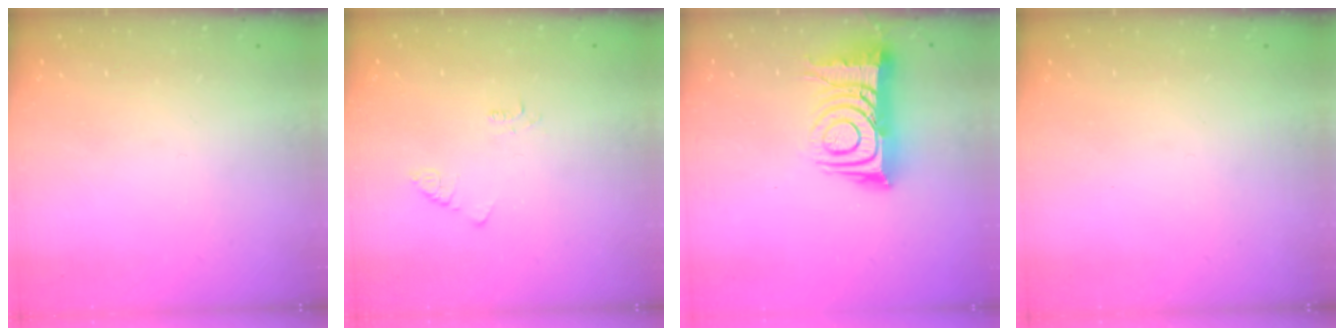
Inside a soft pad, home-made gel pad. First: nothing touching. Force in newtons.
{"total": 2.1, "press": 2.1, "slide": 0.4}
{"total": 14.0, "press": 14.0, "slide": 1.0}
{"total": 0.0}